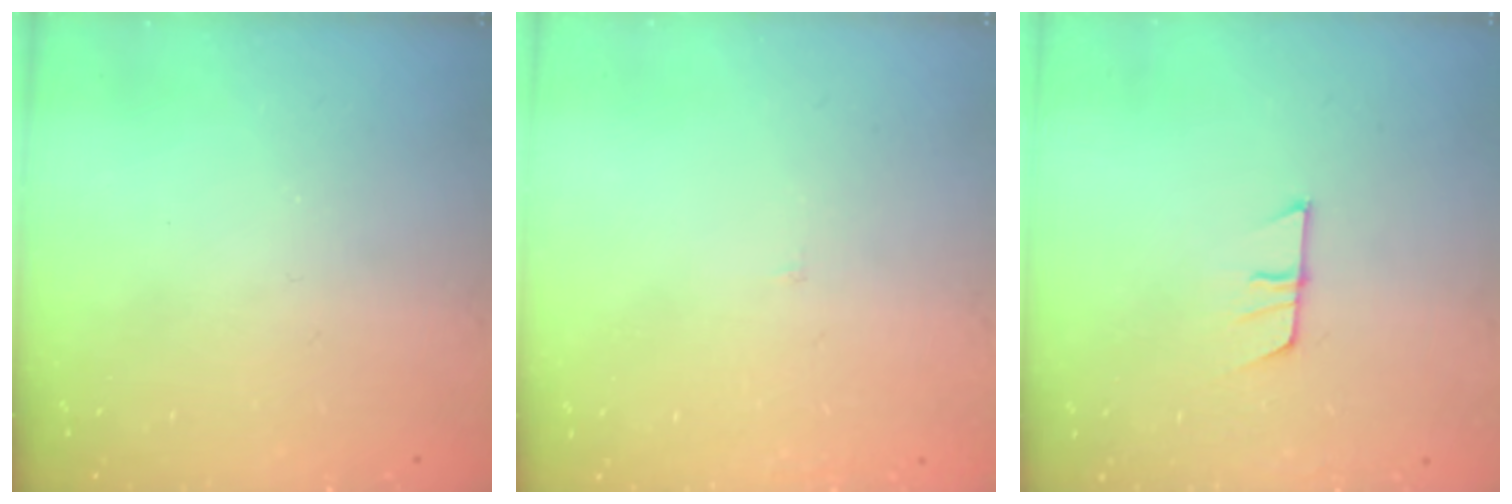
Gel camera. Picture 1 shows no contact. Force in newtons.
{"total": 2.0, "press": 2.0, "slide": 0.1}
{"total": 7.1, "press": 7.1, "slide": 0.6}